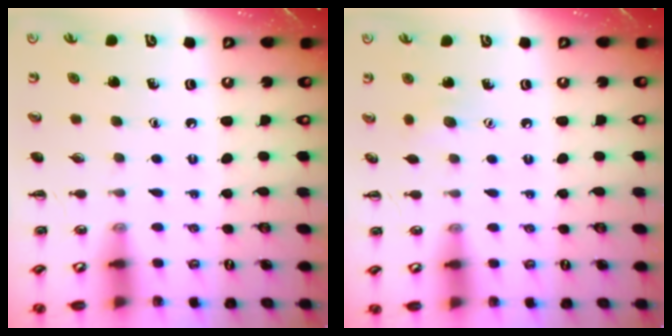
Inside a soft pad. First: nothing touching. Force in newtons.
{"total": 4.5, "press": 4.3, "slide": 1.1}